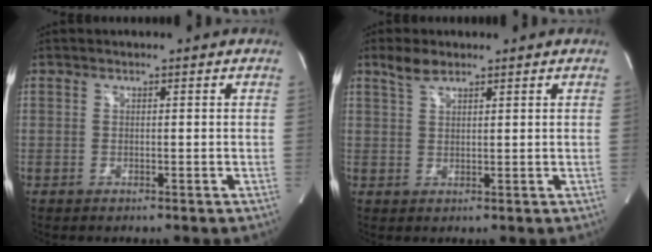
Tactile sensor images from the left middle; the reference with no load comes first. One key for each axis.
{"total": 2.9, "fx": 2.3, "fy": 0.8, "fz": 1.6, "tx": -0.043, "ty": 0.009, "tz": 0.049}